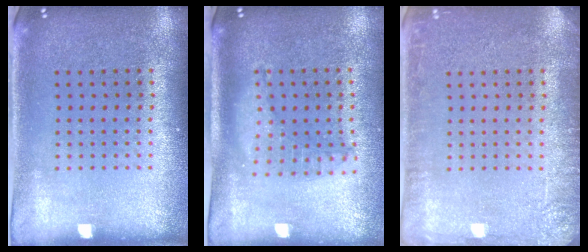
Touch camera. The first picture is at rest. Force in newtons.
{"total": 1.3, "press": 1.3, "slide": 0.2}
{"total": 2.4, "press": 2.3, "slide": 0.3}